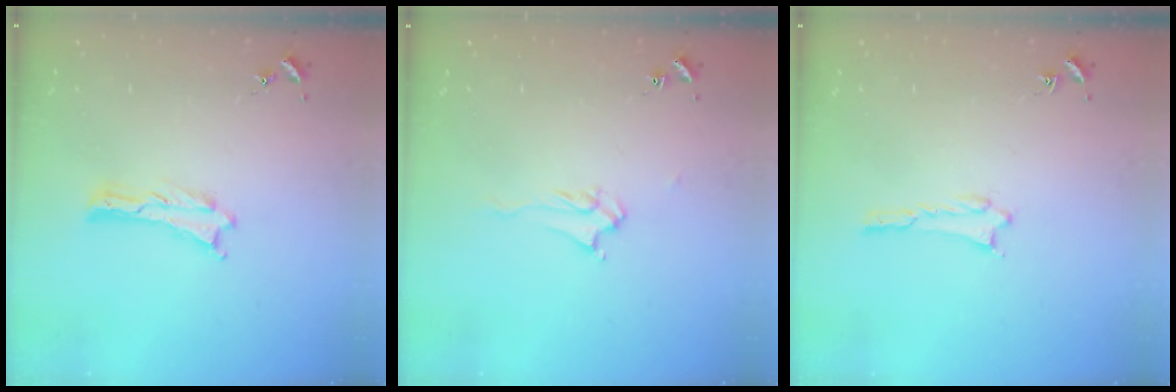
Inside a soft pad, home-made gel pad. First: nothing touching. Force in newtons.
{"total": 2.5, "press": 2.4, "slide": 0.4}
{"total": 1.4, "press": 1.4, "slide": 0.2}